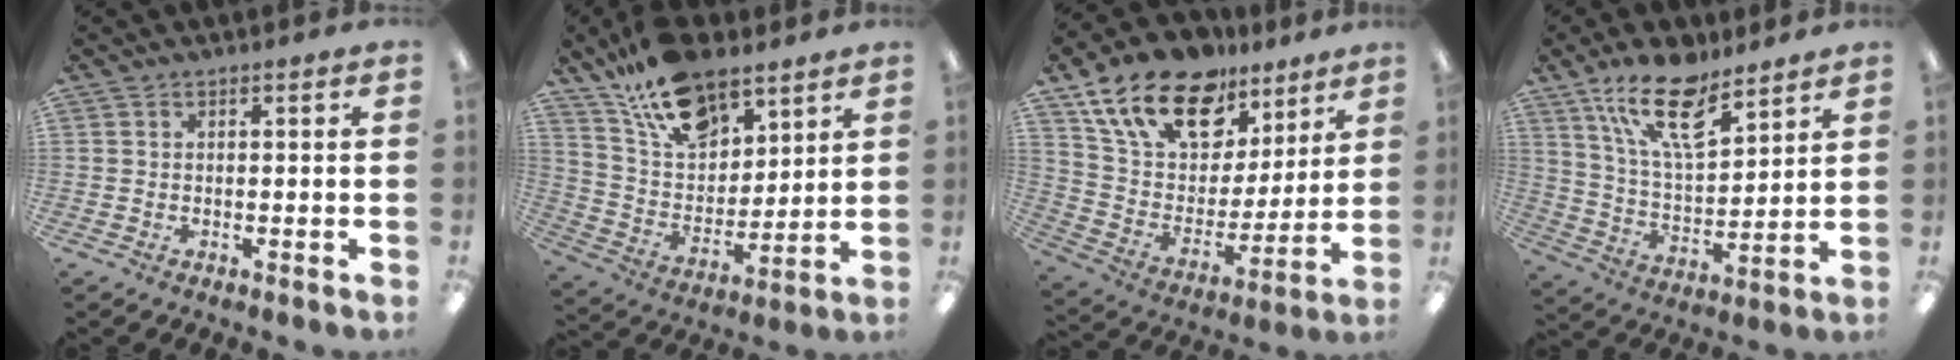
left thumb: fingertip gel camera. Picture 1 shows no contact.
{"total": 17.6, "force": [12.4, 8.8, 8.9], "torque": [-0.160, -0.063, 0.225]}
{"total": 19.8, "force": [13.0, 11.5, 9.4], "torque": [-0.173, -0.064, 0.239]}
{"total": 17.1, "force": [11.6, 6.9, 10.6], "torque": [-0.190, -0.050, 0.203]}